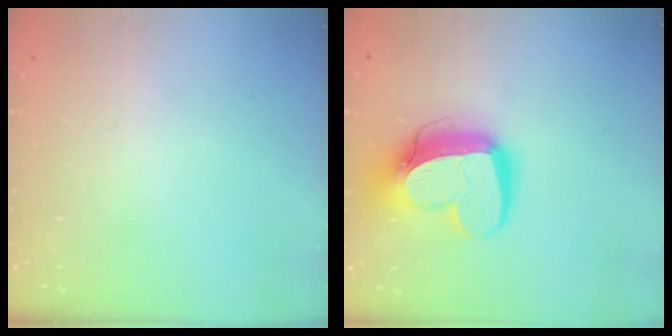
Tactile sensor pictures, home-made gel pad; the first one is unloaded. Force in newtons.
{"total": 15.2, "press": 15.2, "slide": 1.4}